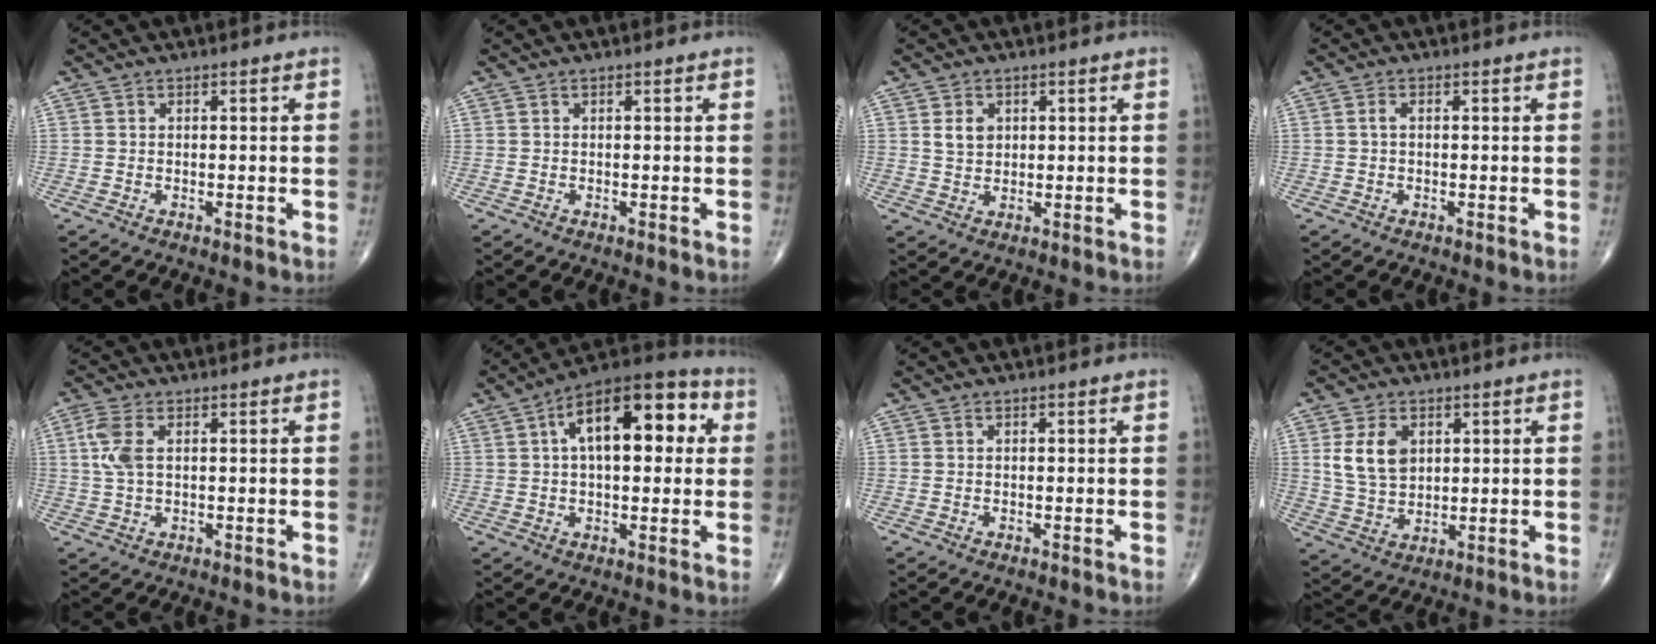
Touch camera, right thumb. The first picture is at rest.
{"total": 0.0}
{"total": 3.4, "force": [1.1, 2.6, 1.9], "torque": [-0.021, -0.006, 0.023]}
{"total": 1.1, "force": [0.1, 0.6, 1.0], "torque": [-0.015, 0.004, -0.002]}
{"total": 5.3, "force": [1.2, 2.7, 4.4], "torque": [-0.116, 0.010, 0.024]}
{"total": 18.6, "force": [4.5, 9.1, 15.6], "torque": [-0.207, 0.029, 0.057]}
{"total": 0.0}
{"total": 9.0, "force": [2.9, 6.4, 5.6], "torque": [-0.082, -0.014, 0.065]}